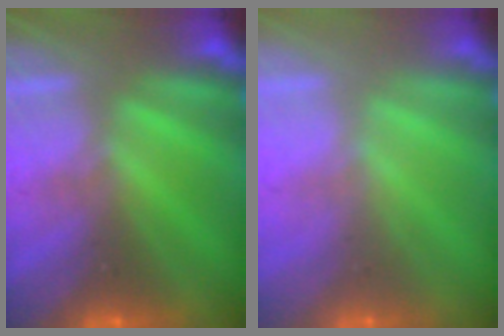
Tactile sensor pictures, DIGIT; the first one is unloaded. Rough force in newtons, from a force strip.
{"total": 2.1}